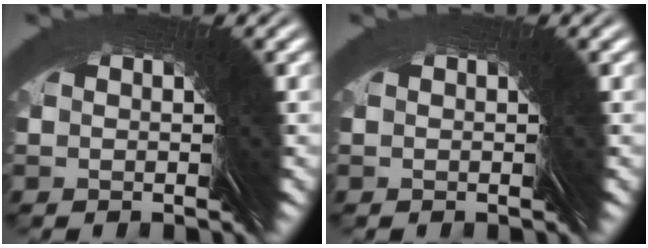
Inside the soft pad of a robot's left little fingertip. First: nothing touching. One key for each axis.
{"total": 0.0}